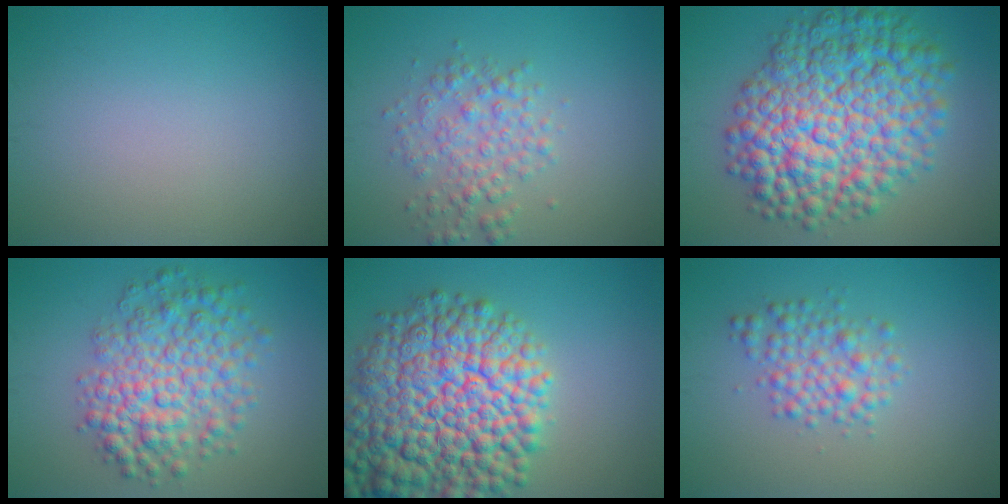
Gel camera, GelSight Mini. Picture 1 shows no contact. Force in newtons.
{"total": 3.4, "press": 3.4, "slide": 0.0}
{"total": 13.0, "press": 13.0, "slide": 0.3}
{"total": 7.0, "press": 7.0, "slide": 0.2}
{"total": 14.9, "press": 14.8, "slide": 0.7}
{"total": 3.2, "press": 3.2, "slide": 0.1}